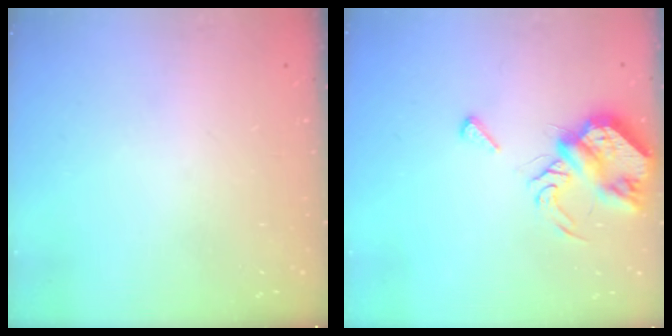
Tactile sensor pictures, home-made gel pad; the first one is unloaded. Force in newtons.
{"total": 7.6, "press": 7.6, "slide": 0.8}